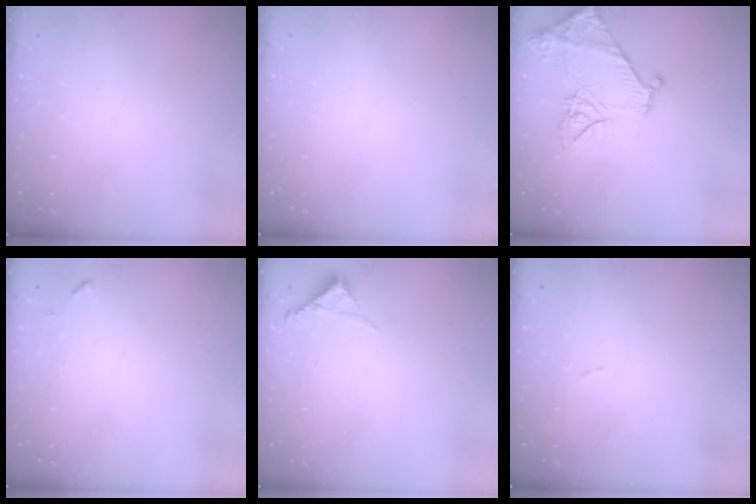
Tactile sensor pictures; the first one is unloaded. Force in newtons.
{"total": 0.0}
{"total": 14.8, "press": 14.7, "slide": 1.6}
{"total": 4.6, "press": 4.6, "slide": 0.3}
{"total": 4.5, "press": 4.5, "slide": 0.3}
{"total": 4.2, "press": 4.1, "slide": 0.7}